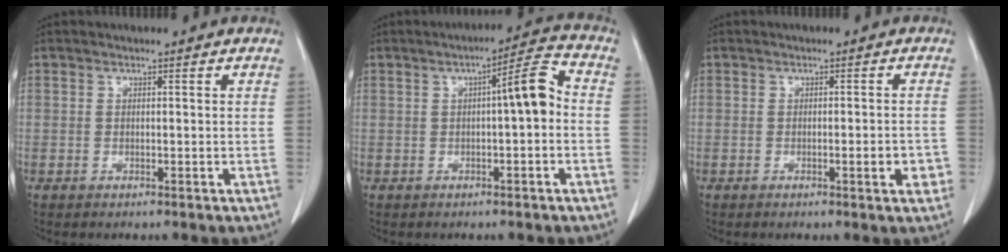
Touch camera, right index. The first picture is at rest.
{"total": 6.0, "force": [0.0, 0.7, 5.9], "torque": [-0.084, 0.019, -0.004]}
{"total": 3.1, "force": [-1.1, 0.6, 2.8], "torque": [-0.034, -0.001, -0.014]}